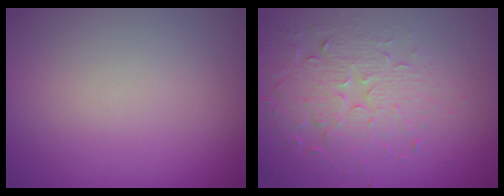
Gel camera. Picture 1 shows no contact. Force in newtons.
{"total": 4.7, "press": 3.4, "slide": 3.2}